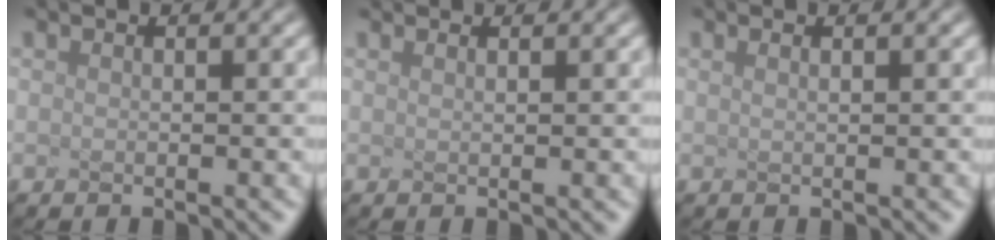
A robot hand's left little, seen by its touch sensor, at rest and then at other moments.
{"total": 1.0, "force": [0.8, 0.3, 0.5], "torque": [-0.001, 0.014, 0.005]}
{"total": 0.8, "force": [0.4, 0.3, 0.6], "torque": [-0.005, 0.010, 0.001]}